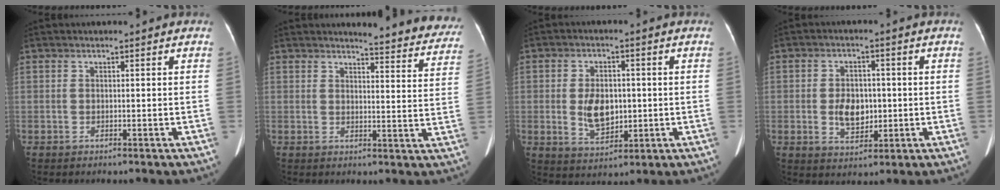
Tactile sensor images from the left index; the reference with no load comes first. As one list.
[{"total": 14.8, "force": [14.3, 1.7, 3.5], "torque": [-0.012, -0.074, 0.133]}, {"total": 6.9, "force": [-0.3, 4.2, 5.4], "torque": [-0.107, 0.002, 0.005]}, {"total": 5.8, "force": [-0.5, 3.9, 4.2], "torque": [-0.079, 0.005, -0.001]}]